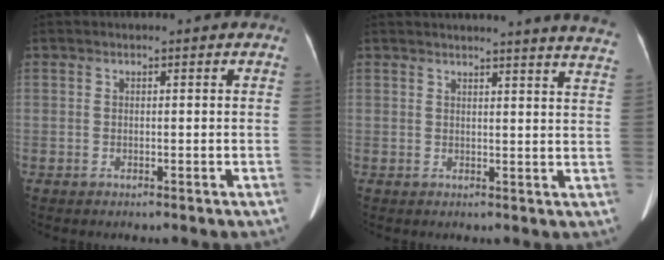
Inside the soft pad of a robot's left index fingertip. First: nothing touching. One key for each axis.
{"total": 17.4, "fx": 16.6, "fy": -0.3, "fz": 5.0, "tx": -0.062, "ty": -0.073, "tz": 0.171}